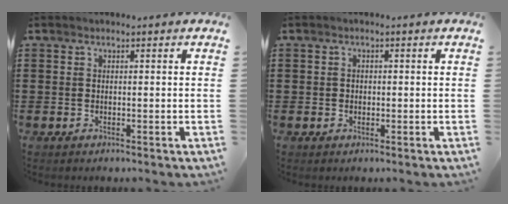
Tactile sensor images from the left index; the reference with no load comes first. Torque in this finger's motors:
{"motor_torque": [-0.21, 0.08, -0.01, -0.01]}